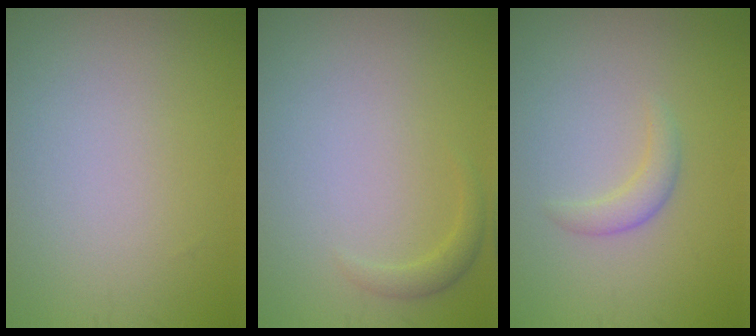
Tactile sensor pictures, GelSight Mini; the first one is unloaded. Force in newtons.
{"total": 1.2, "press": 1.2, "slide": 0.1}
{"total": 1.5, "press": 1.5, "slide": 0.1}